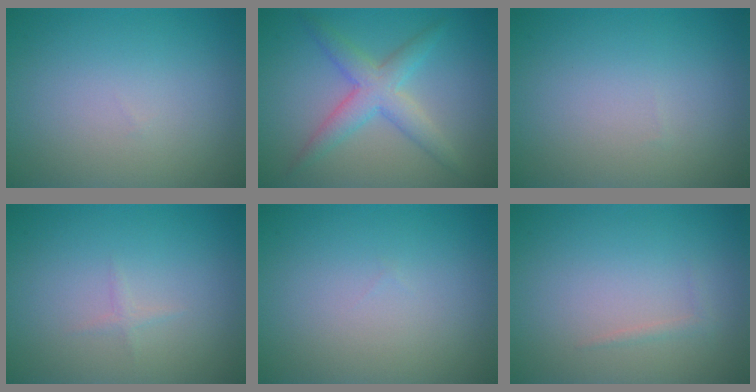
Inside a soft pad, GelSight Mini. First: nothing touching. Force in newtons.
{"total": 3.8, "press": 3.8, "slide": 0.1}
{"total": 0.0}
{"total": 0.6, "press": 0.6, "slide": 0.0}
{"total": 0.0}
{"total": 0.6, "press": 0.6, "slide": 0.0}